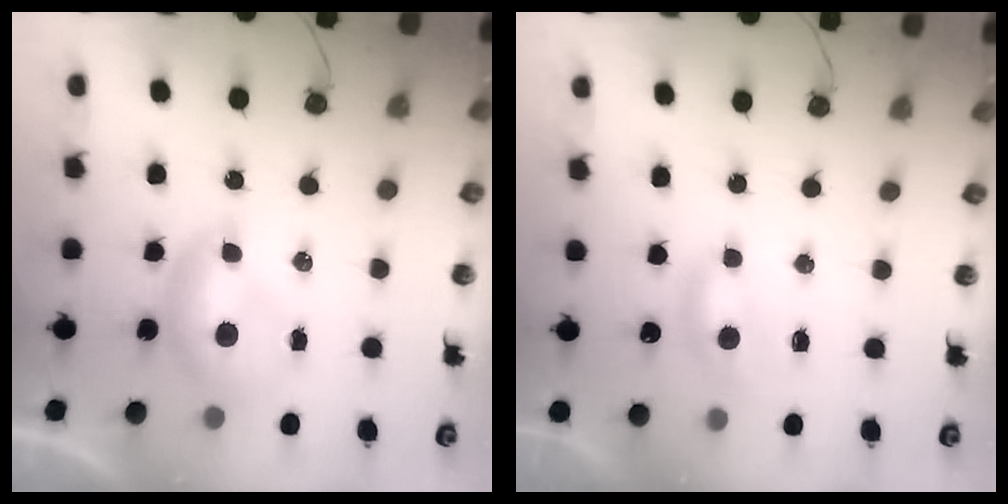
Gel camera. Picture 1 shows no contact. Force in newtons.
{"total": 2.4, "press": 2.4, "slide": 0.4}